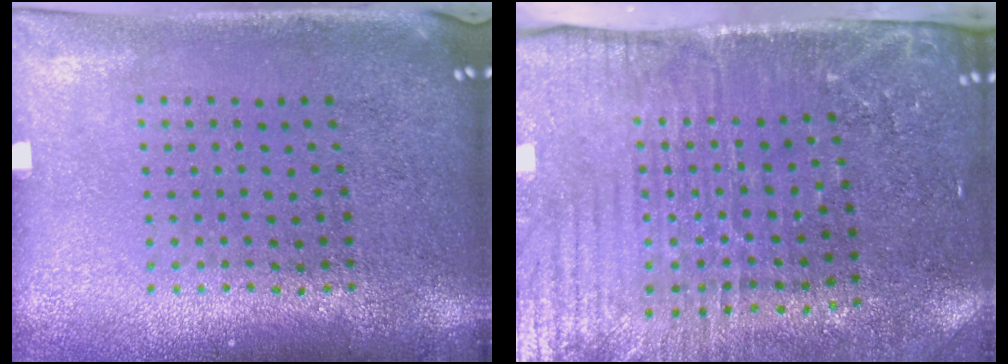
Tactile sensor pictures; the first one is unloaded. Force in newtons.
{"total": 4.4, "press": 3.7, "slide": 2.5}